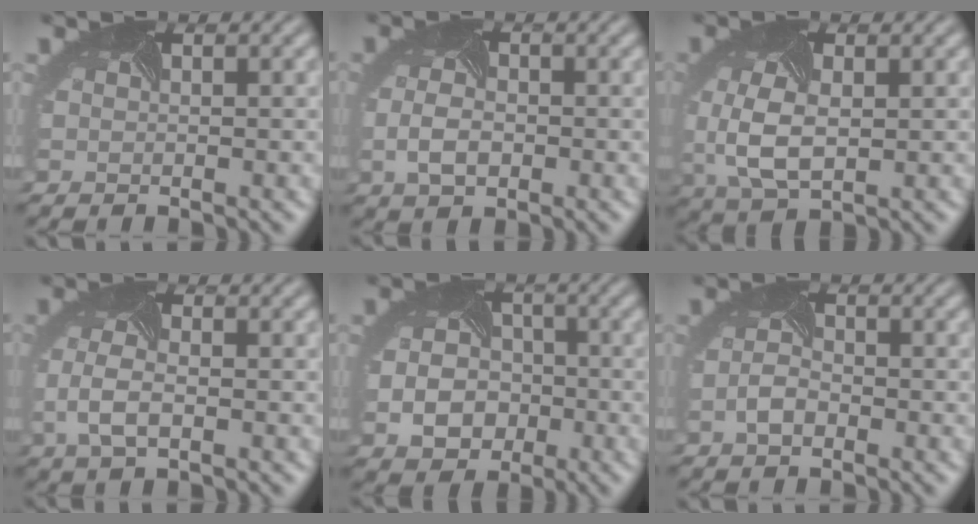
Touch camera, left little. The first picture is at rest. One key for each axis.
{"total": 2.7, "fx": -1.1, "fy": 1.7, "fz": 1.8, "tx": -0.049, "ty": -0.004, "tz": -0.014}
{"total": 5.1, "fx": -1.0, "fy": 2.9, "fz": 4.1, "tx": -0.114, "ty": -0.011, "tz": -0.007}
{"total": 3.0, "fx": -1.2, "fy": 1.3, "fz": 2.3, "tx": -0.070, "ty": -0.005, "tz": -0.015}
{"total": 5.5, "fx": -1.9, "fy": 4.3, "fz": 2.8, "tx": -0.051, "ty": -0.015, "tz": -0.023}
{"total": 1.9, "fx": -1.5, "fy": 0.7, "fz": 0.9, "tx": -0.032, "ty": -0.002, "tz": -0.023}